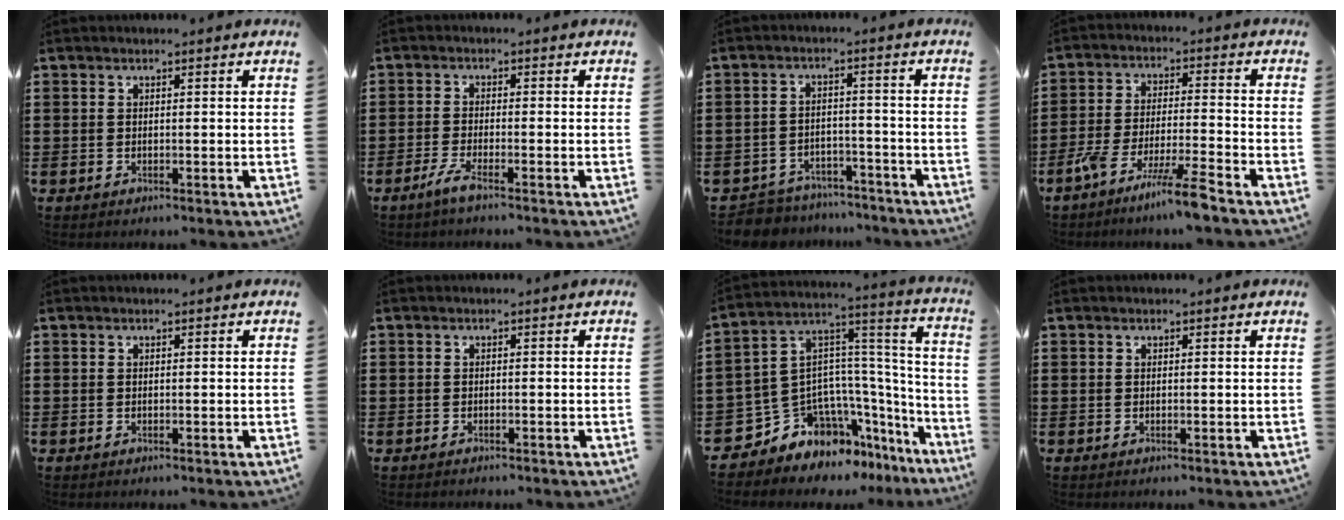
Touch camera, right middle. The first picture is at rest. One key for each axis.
{"total": 4.0, "fx": -2.5, "fy": -0.1, "fz": 3.1, "tx": -0.073, "ty": -0.013, "tz": -0.049}
{"total": 4.7, "fx": -4.6, "fy": 0.8, "fz": -0.2, "tx": -0.010, "ty": 0.005, "tz": -0.099}
{"total": 7.9, "fx": -6.5, "fy": -0.3, "fz": 4.5, "tx": -0.089, "ty": -0.012, "tz": -0.126}
{"total": 0.0}
{"total": 0.6, "fx": -0.5, "fy": 0.3, "fz": 0.0, "tx": 0.000, "ty": 0.001, "tz": -0.011}
{"total": 8.5, "fx": -6.3, "fy": 5.4, "fz": 1.6, "tx": -0.071, "ty": -0.015, "tz": -0.121}
{"total": 0.0}